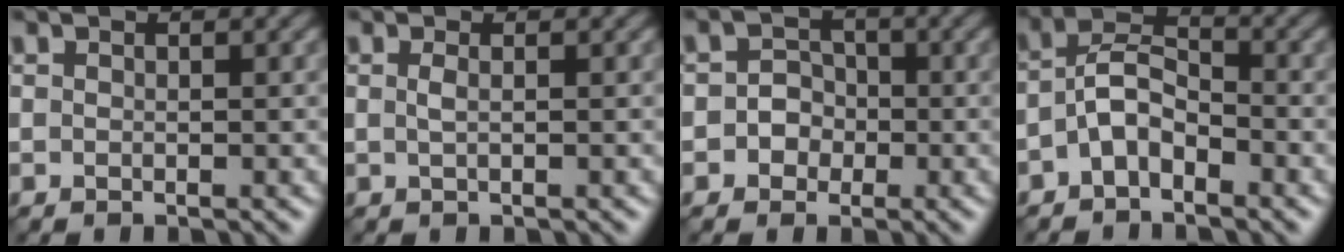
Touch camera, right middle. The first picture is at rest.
{"total": 0.7, "force": [0.1, 0.2, 0.7], "torque": [-0.016, 0.002, 0.002]}
{"total": 2.3, "force": [-0.5, 2.1, 0.8], "torque": [0.010, 0.001, -0.018]}
{"total": 3.5, "force": [-1.6, 1.8, 2.5], "torque": [-0.047, 0.014, -0.039]}